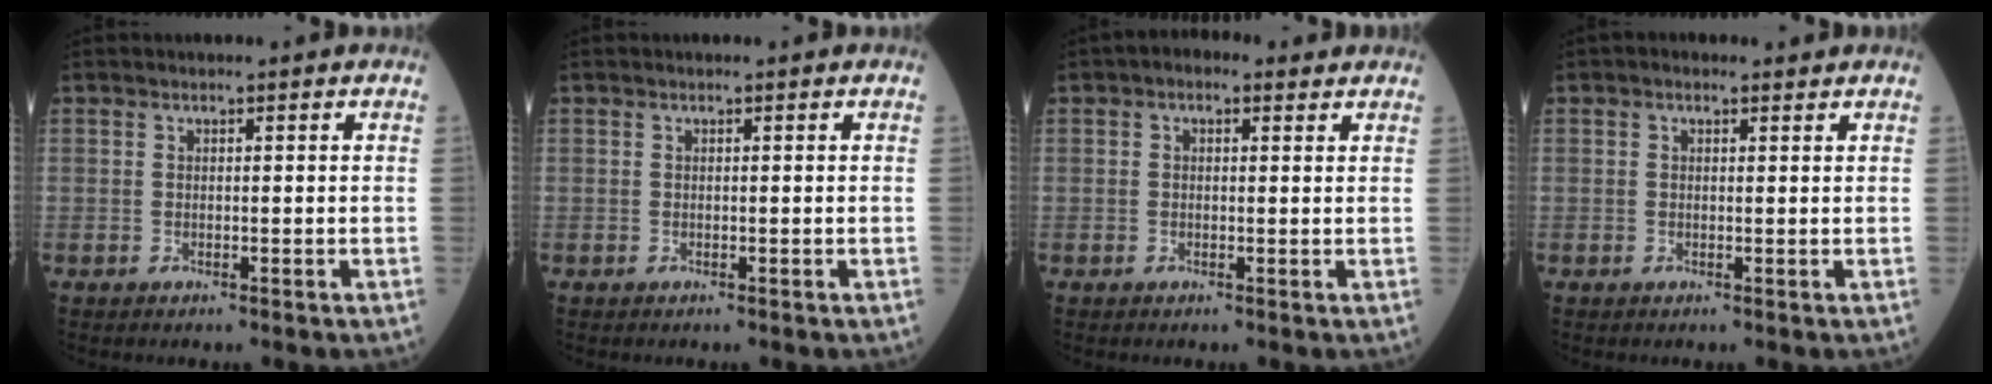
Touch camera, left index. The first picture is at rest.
{"total": 0.0}
{"total": 2.7, "force": [1.5, 1.6, 1.6], "torque": [-0.027, 0.021, 0.020]}
{"total": 1.1, "force": [0.7, 0.6, 0.5], "torque": [-0.015, 0.010, 0.008]}